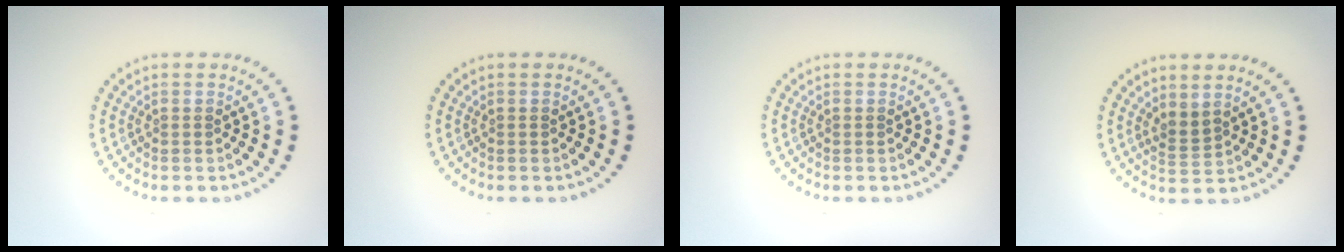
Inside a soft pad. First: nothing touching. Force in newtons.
{"total": 0.0}
{"total": 0.0}
{"total": 1.7, "press": 1.2, "slide": 1.1}